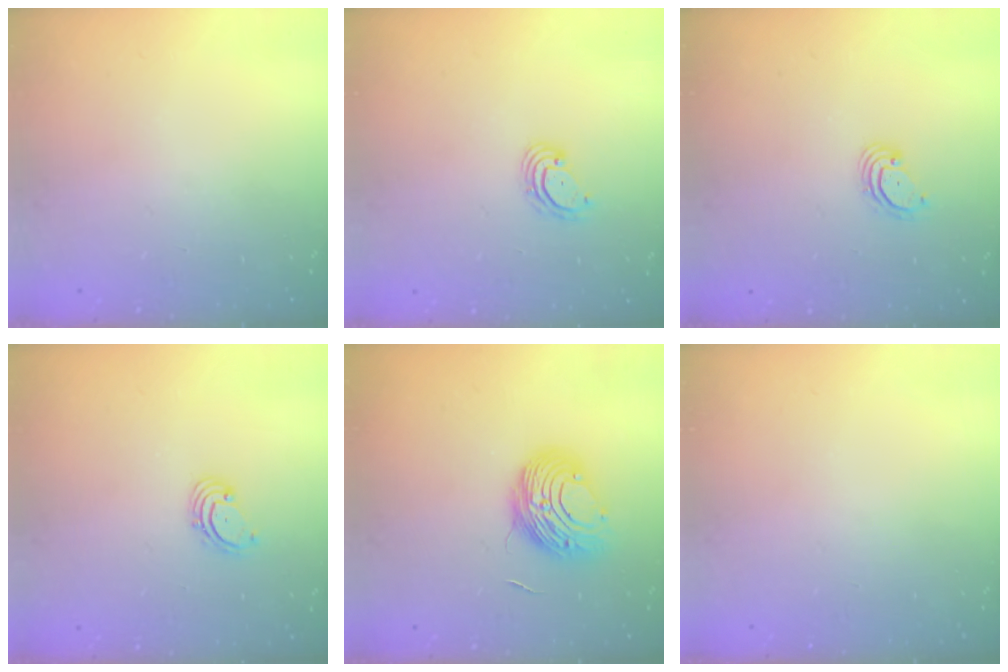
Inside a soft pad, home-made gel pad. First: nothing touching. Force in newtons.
{"total": 2.9, "press": 2.9, "slide": 0.1}
{"total": 3.0, "press": 3.0, "slide": 0.3}
{"total": 1.9, "press": 1.8, "slide": 0.2}
{"total": 9.7, "press": 9.6, "slide": 0.6}
{"total": 0.0}